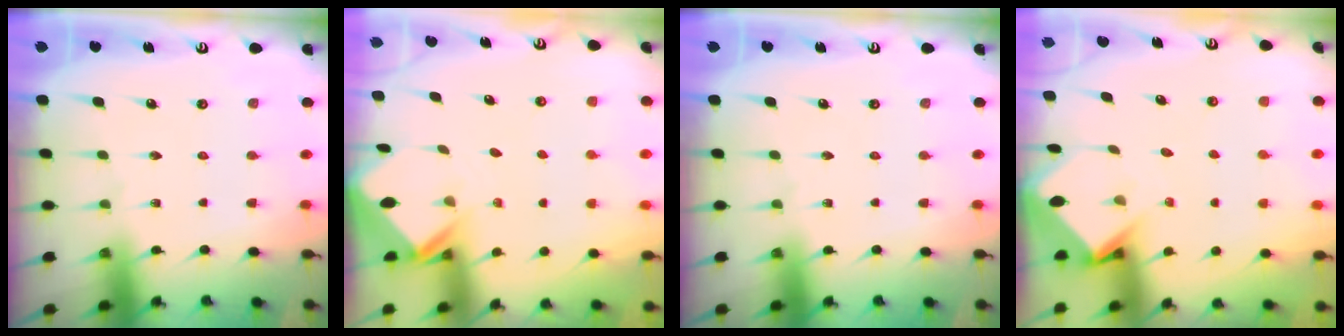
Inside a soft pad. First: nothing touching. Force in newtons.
{"total": 2.3, "press": 2.3, "slide": 0.1}
{"total": 0.0}
{"total": 3.6, "press": 3.6, "slide": 0.2}